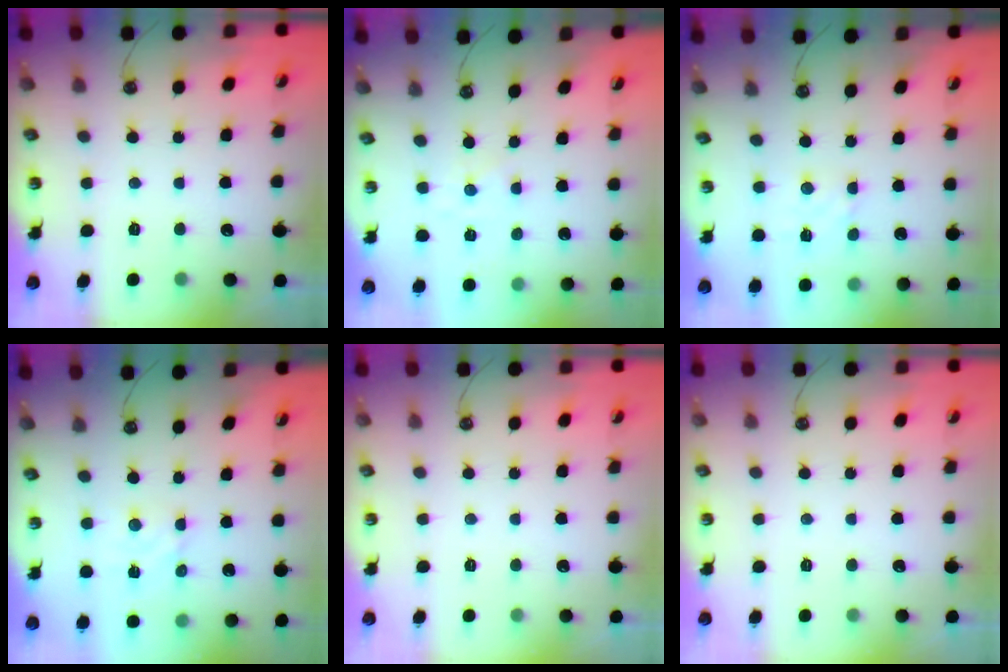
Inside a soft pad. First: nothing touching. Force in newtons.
{"total": 0.8, "press": 0.7, "slide": 0.4}
{"total": 3.6, "press": 3.6, "slide": 0.5}
{"total": 2.5, "press": 2.5, "slide": 0.3}
{"total": 0.0}
{"total": 0.0}